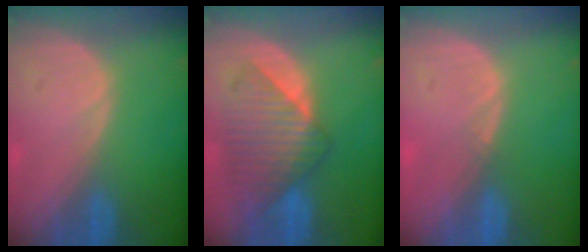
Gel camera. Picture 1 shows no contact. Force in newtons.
{"total": 8.6, "press": 8.2, "slide": 2.6}
{"total": 0.6, "press": 0.5, "slide": 0.4}